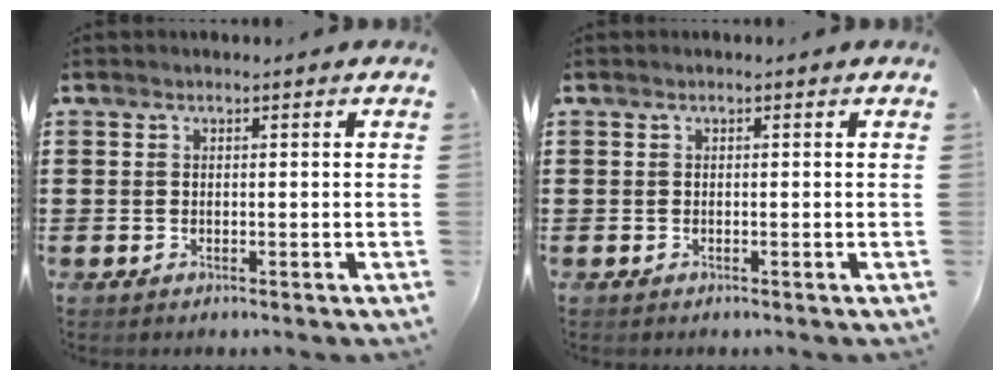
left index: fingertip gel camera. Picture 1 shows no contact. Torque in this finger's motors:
{"motor_torque": [0.00, 0.00, 0.00, 0.00]}